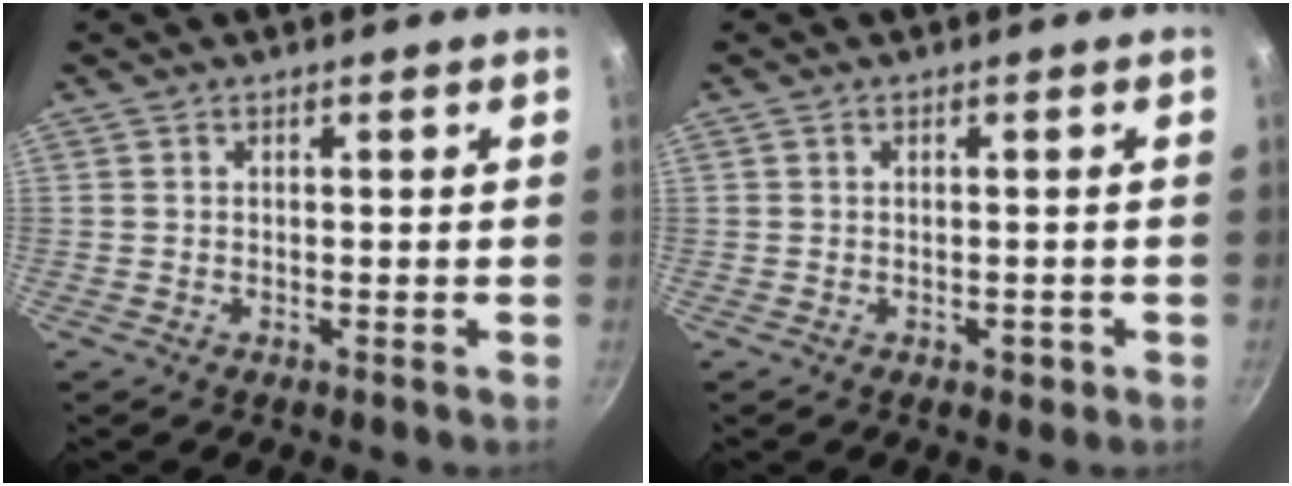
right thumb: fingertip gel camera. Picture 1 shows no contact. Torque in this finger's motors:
{"motor_torque": [-0.47, -0.26, -0.19, 0.02, -0.01]}